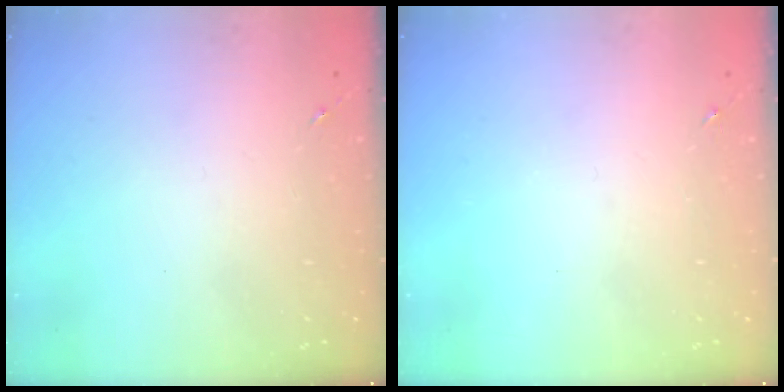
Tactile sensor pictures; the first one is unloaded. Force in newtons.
{"total": 0.0}